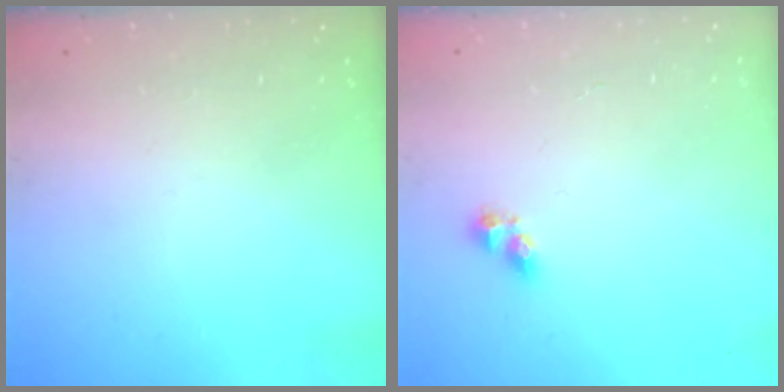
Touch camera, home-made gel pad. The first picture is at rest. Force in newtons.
{"total": 5.1, "press": 5.0, "slide": 0.4}